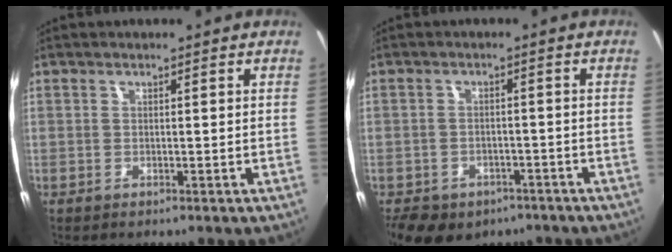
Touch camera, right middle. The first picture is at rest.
{"total": 10.8, "force": [-7.1, 6.7, 4.7], "torque": [-0.115, -0.013, -0.096]}